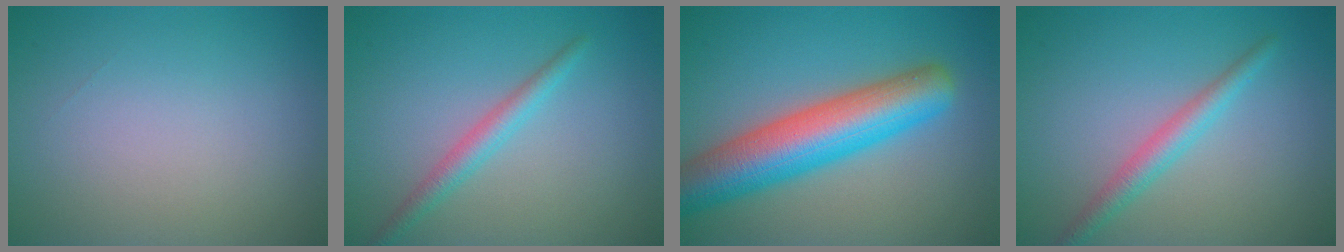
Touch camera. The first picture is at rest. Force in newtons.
{"total": 2.2, "press": 2.2, "slide": 0.1}
{"total": 9.0, "press": 9.0, "slide": 0.4}
{"total": 2.5, "press": 2.5, "slide": 0.0}